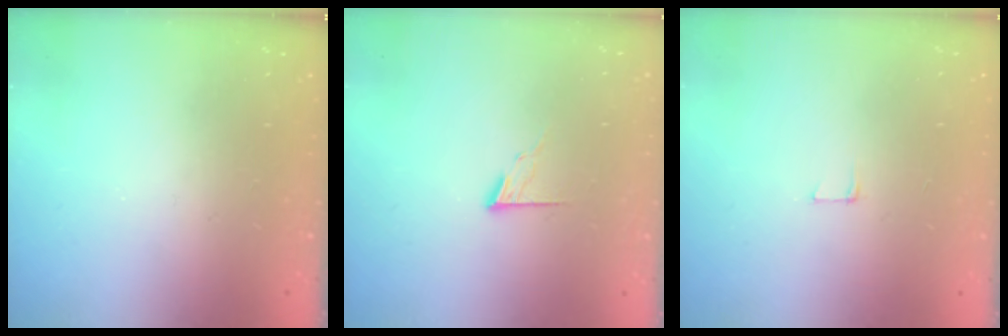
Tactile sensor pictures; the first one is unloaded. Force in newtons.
{"total": 5.7, "press": 5.7, "slide": 0.6}
{"total": 5.0, "press": 4.9, "slide": 0.4}